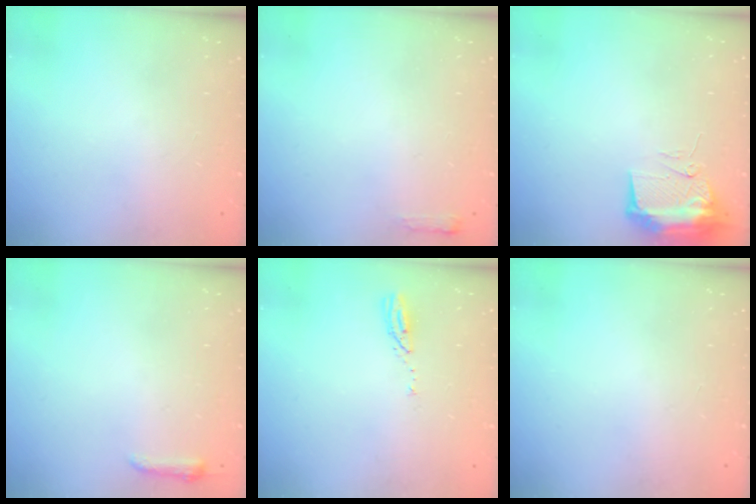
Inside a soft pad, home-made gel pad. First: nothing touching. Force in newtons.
{"total": 2.7, "press": 2.6, "slide": 0.5}
{"total": 9.8, "press": 9.7, "slide": 1.2}
{"total": 3.7, "press": 3.7, "slide": 0.7}
{"total": 3.6, "press": 3.6, "slide": 0.3}
{"total": 0.0}